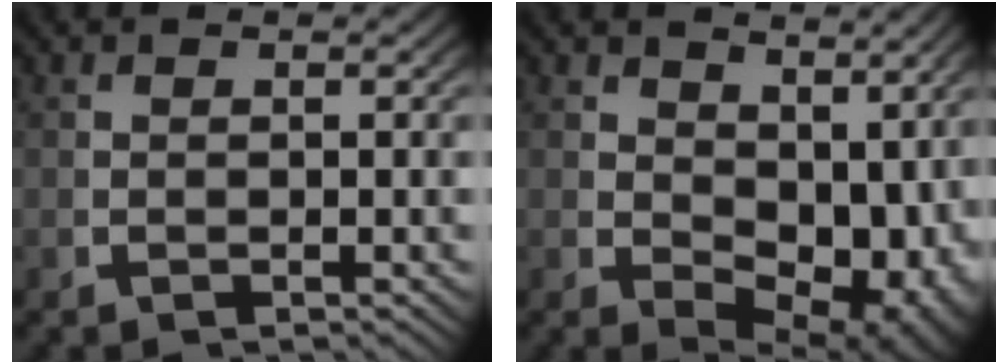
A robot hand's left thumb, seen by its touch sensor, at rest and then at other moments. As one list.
[{"total": 7.5, "force": [0.5, 4.5, 5.9], "torque": [-0.093, -0.039, 0.034]}]